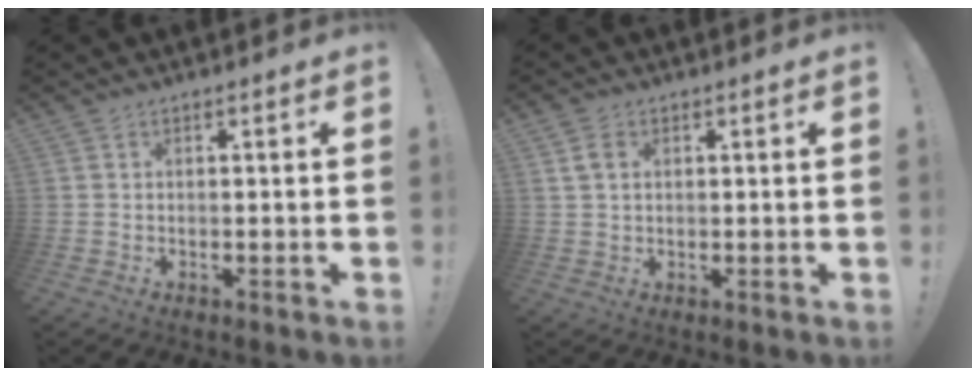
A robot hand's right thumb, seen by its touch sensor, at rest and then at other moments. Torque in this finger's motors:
{"motor_torque": [-0.03, -0.05, -0.03, -0.06, 0.12]}